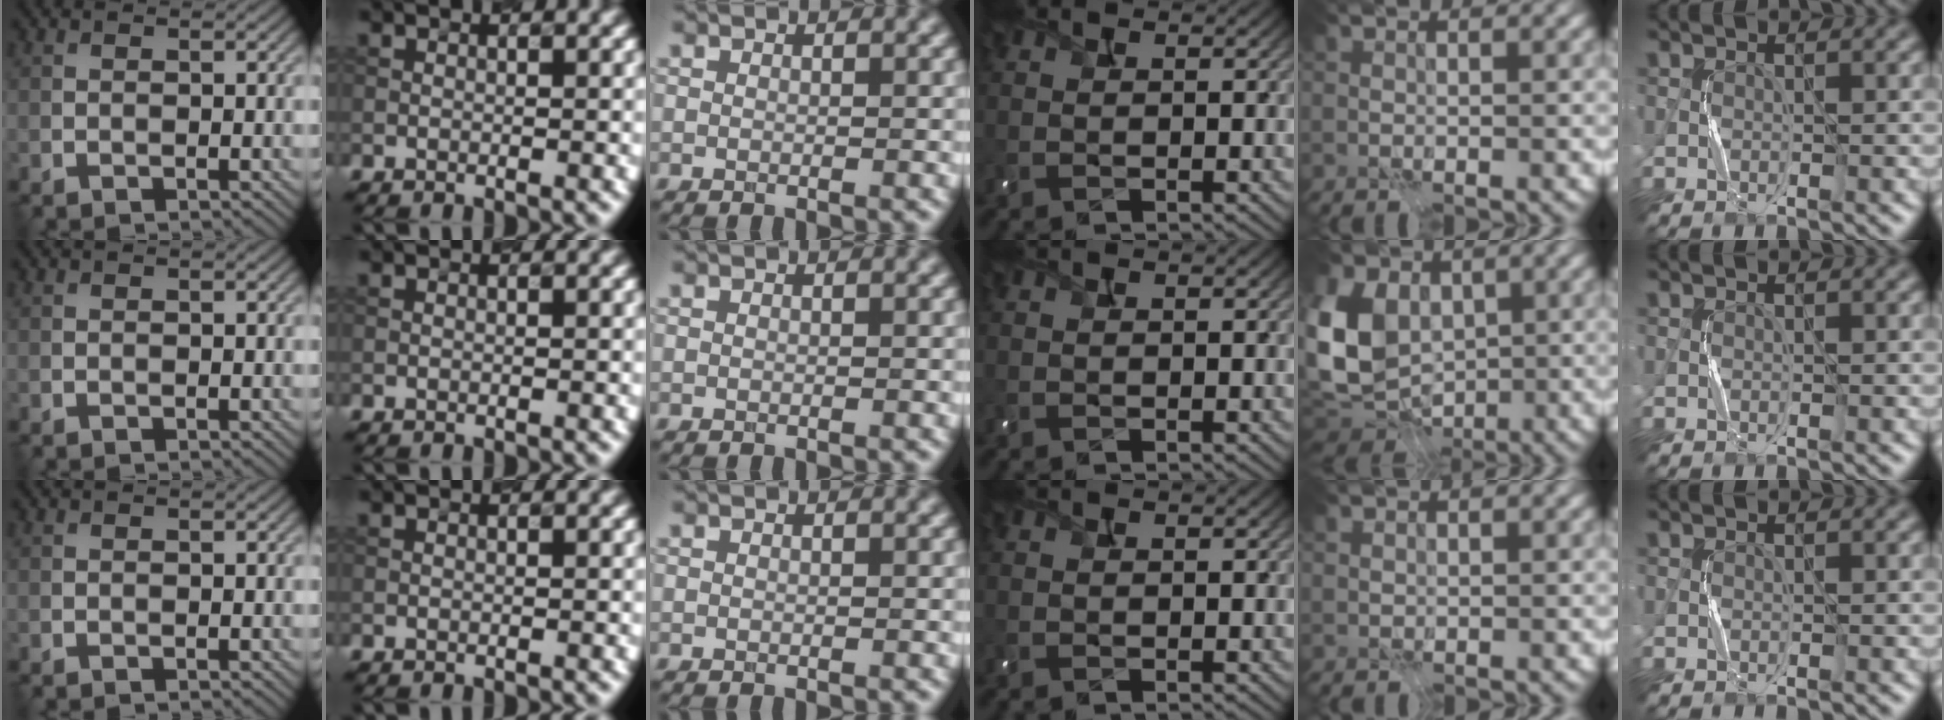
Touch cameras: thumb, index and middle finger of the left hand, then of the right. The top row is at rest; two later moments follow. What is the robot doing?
{"motion": "press", "object": "camera"}